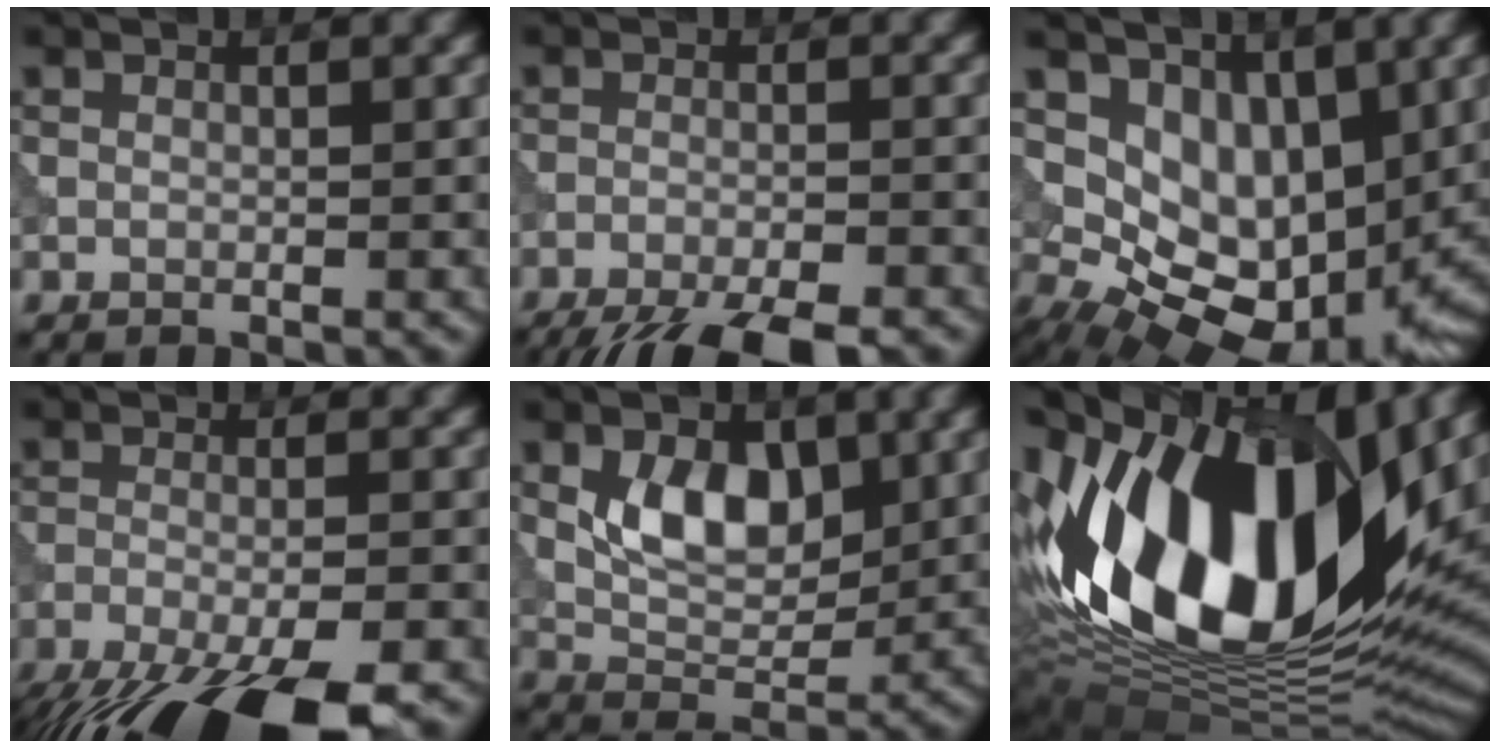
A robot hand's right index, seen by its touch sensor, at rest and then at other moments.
{"total": 8.8, "force": [-7.6, 1.9, 4.1], "torque": [-0.069, -0.030, -0.115]}
{"total": 10.1, "force": [0.8, 6.8, 7.4], "torque": [-0.097, -0.024, 0.027]}
{"total": 12.7, "force": [-10.1, 3.5, 7.0], "torque": [-0.124, -0.056, -0.143]}
{"total": 5.7, "force": [1.2, 3.4, 4.3], "torque": [-0.072, -0.007, 0.022]}
{"total": 18.9, "force": [3.9, 10.1, 15.6], "torque": [-0.287, 0.015, 0.053]}